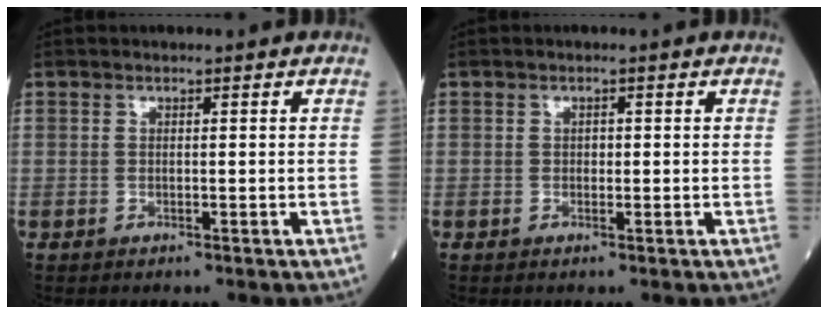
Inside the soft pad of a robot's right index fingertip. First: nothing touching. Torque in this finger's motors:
{"motor_torque": [0.24, 0.04, 0.06, 0.02]}